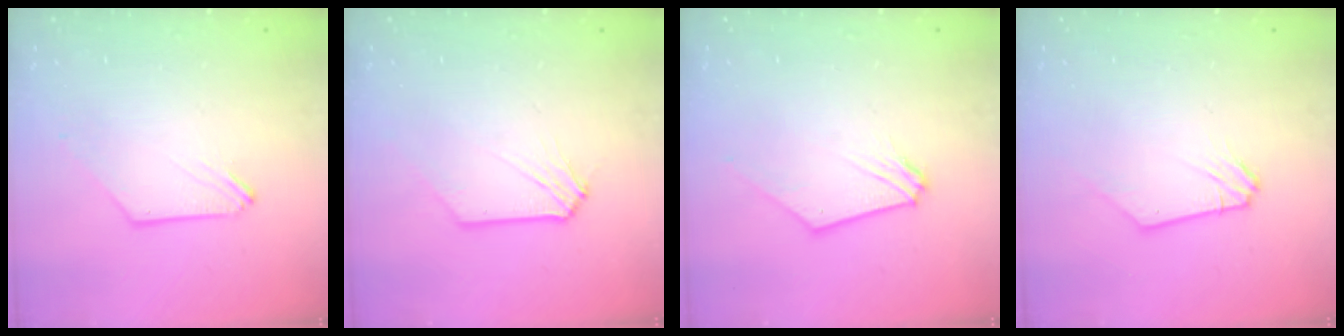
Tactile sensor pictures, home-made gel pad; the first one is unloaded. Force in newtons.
{"total": 0.5, "press": 0.5, "slide": 0.1}
{"total": 0.9, "press": 0.8, "slide": 0.2}
{"total": 0.8, "press": 0.7, "slide": 0.1}